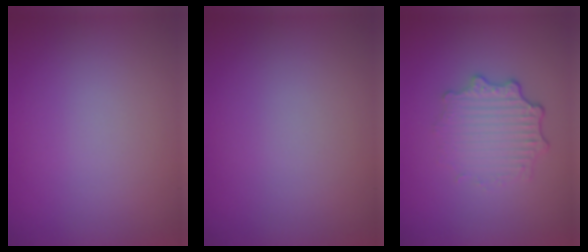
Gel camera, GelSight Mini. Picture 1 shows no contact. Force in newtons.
{"total": 0.0}
{"total": 3.5, "press": 2.8, "slide": 2.2}